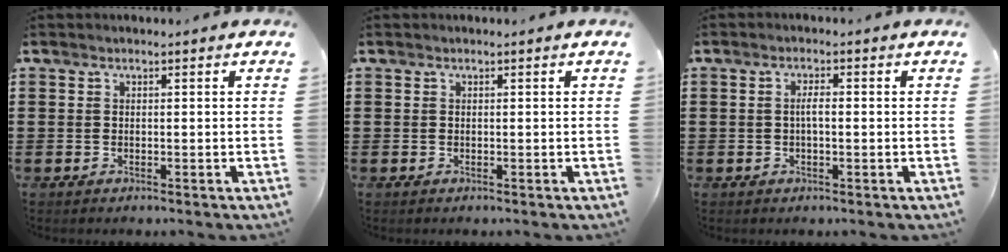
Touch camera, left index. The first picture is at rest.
{"total": 0.0}
{"total": 2.1, "force": [-0.1, 0.5, 2.0], "torque": [-0.037, 0.001, -0.002]}